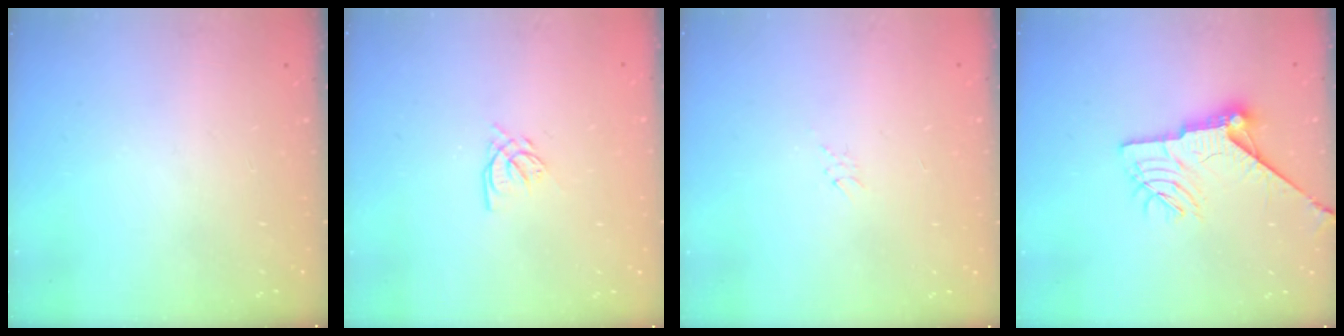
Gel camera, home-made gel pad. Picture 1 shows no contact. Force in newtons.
{"total": 4.2, "press": 4.1, "slide": 0.4}
{"total": 3.8, "press": 3.7, "slide": 0.6}
{"total": 12.8, "press": 12.7, "slide": 1.3}